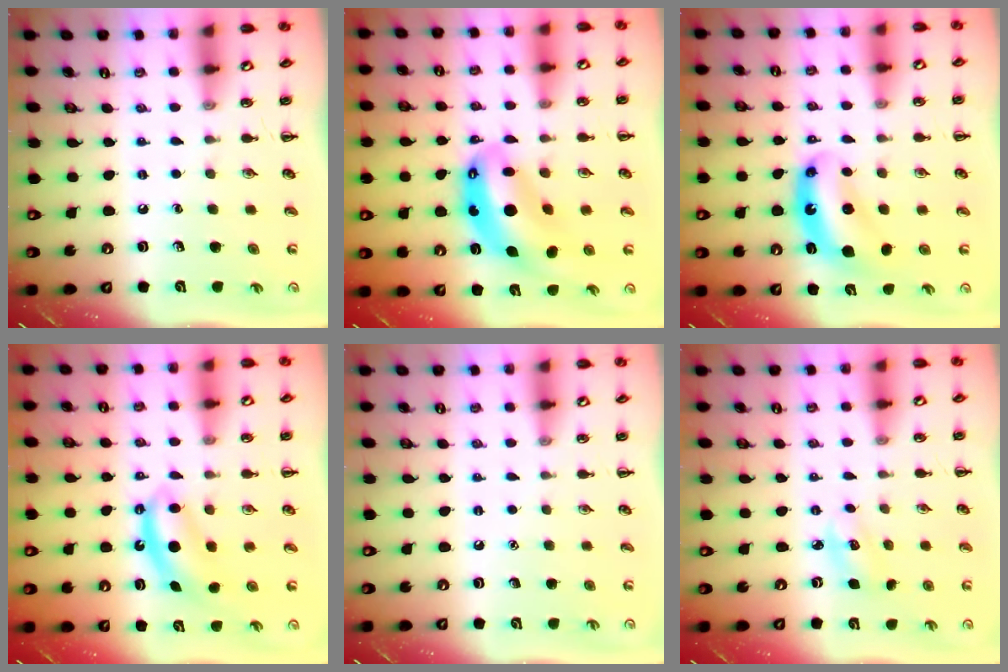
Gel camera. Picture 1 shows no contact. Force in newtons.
{"total": 12.8, "press": 12.4, "slide": 3.2}
{"total": 7.2, "press": 7.1, "slide": 1.5}
{"total": 6.1, "press": 6.1, "slide": 0.7}
{"total": 1.5, "press": 1.4, "slide": 0.1}
{"total": 4.9, "press": 4.8, "slide": 1.2}